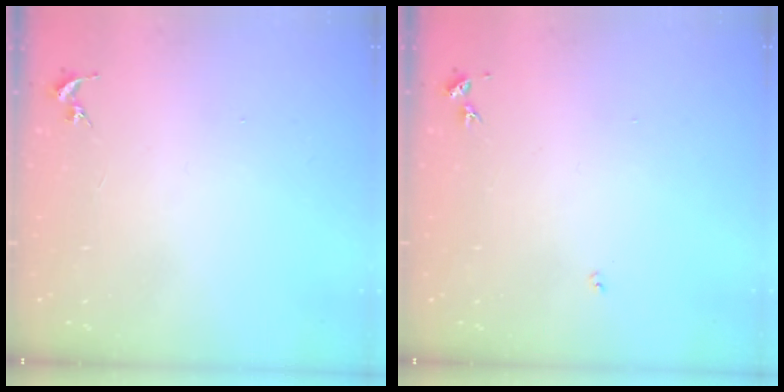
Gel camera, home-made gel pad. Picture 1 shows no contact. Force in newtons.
{"total": 3.0, "press": 3.0, "slide": 0.4}